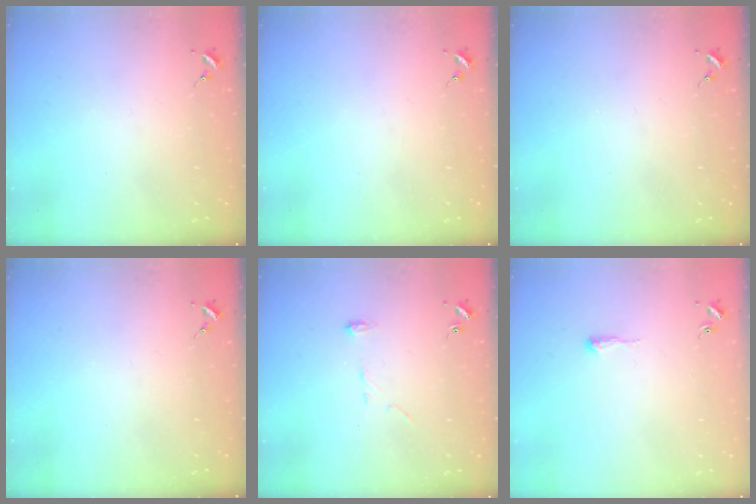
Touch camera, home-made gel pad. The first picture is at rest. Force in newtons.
{"total": 0.0}
{"total": 0.0}
{"total": 0.0}
{"total": 6.9, "press": 6.9, "slide": 0.6}
{"total": 3.9, "press": 3.8, "slide": 0.7}